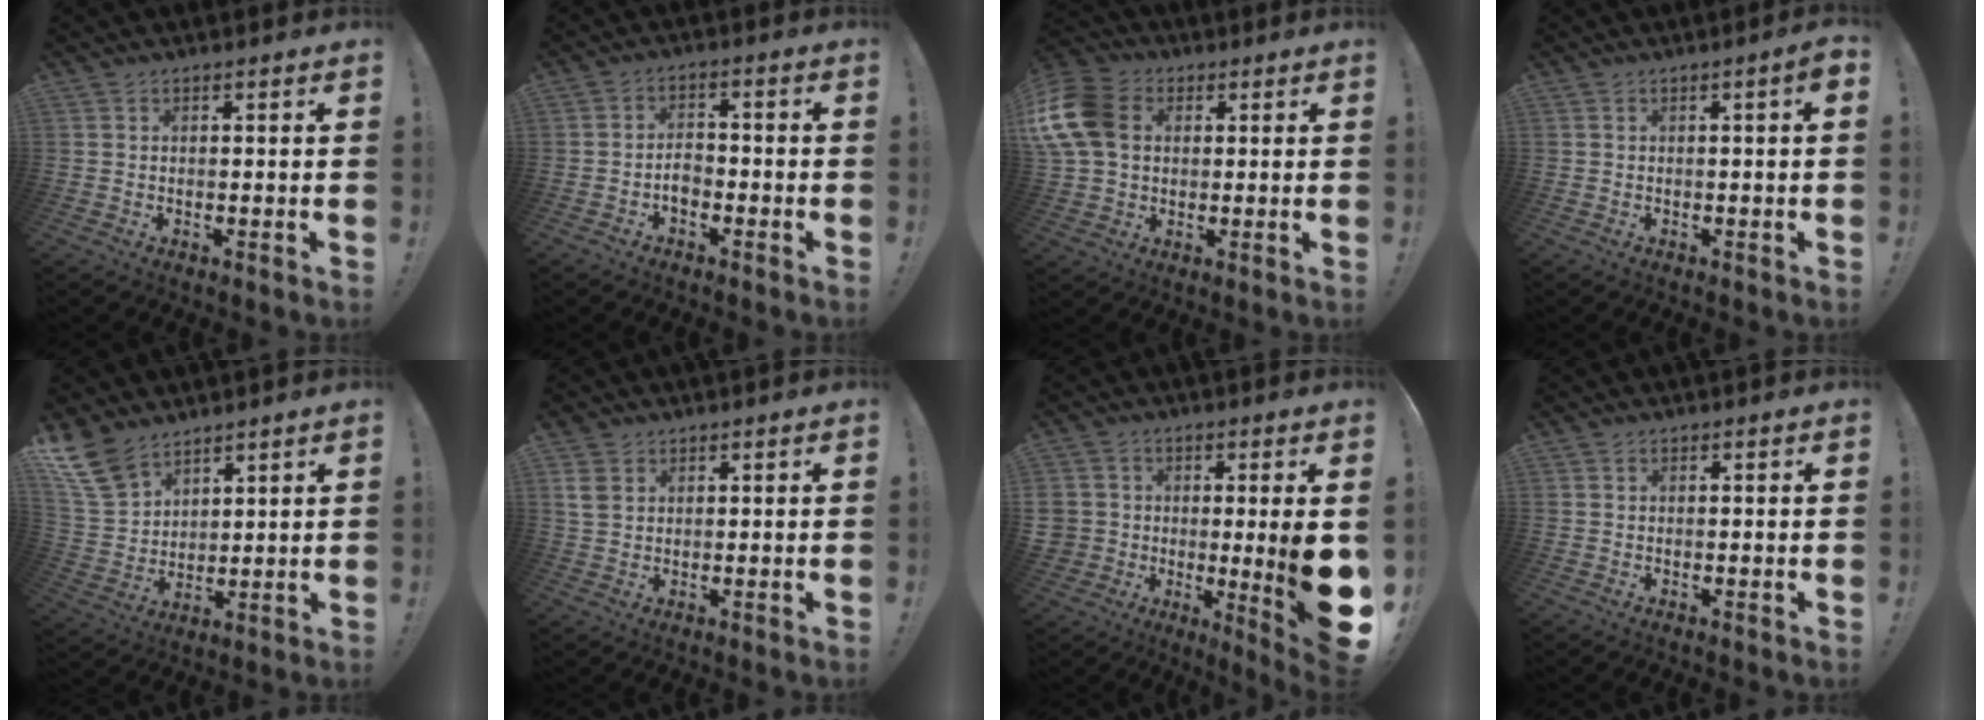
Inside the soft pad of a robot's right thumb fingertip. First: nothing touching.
{"total": 3.8, "force": [-1.8, 2.6, 2.1], "torque": [-0.029, 0.005, -0.032]}
{"total": 16.5, "force": [2.7, 12.3, 10.6], "torque": [-0.218, 0.010, 0.057]}
{"total": 2.5, "force": [0.1, -0.1, 2.5], "torque": [-0.043, 0.001, -0.001]}
{"total": 12.7, "force": [9.5, 6.9, 5.0], "torque": [-0.110, -0.053, 0.190]}
{"total": 4.6, "force": [2.1, 3.2, 2.5], "torque": [-0.058, 0.000, 0.043]}
{"total": 10.9, "force": [-0.6, 4.6, 9.9], "torque": [-0.136, -0.009, 0.003]}
{"total": 0.0}